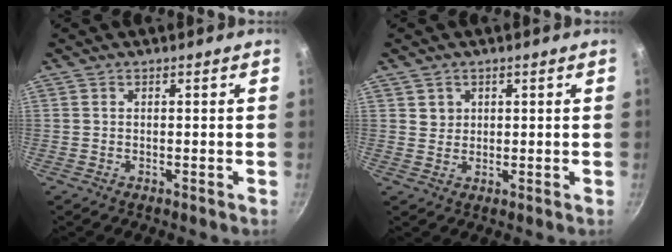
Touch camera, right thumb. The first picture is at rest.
{"total": 2.2, "force": [0.9, 2.0, 0.4], "torque": [0.010, 0.005, 0.015]}